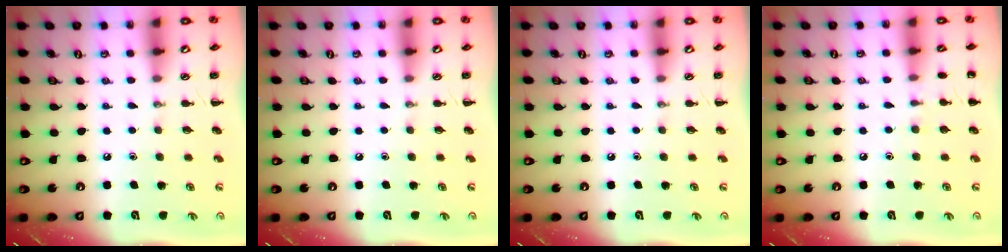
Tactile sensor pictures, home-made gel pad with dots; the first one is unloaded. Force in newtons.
{"total": 0.0}
{"total": 0.0}
{"total": 4.8, "press": 4.5, "slide": 1.5}